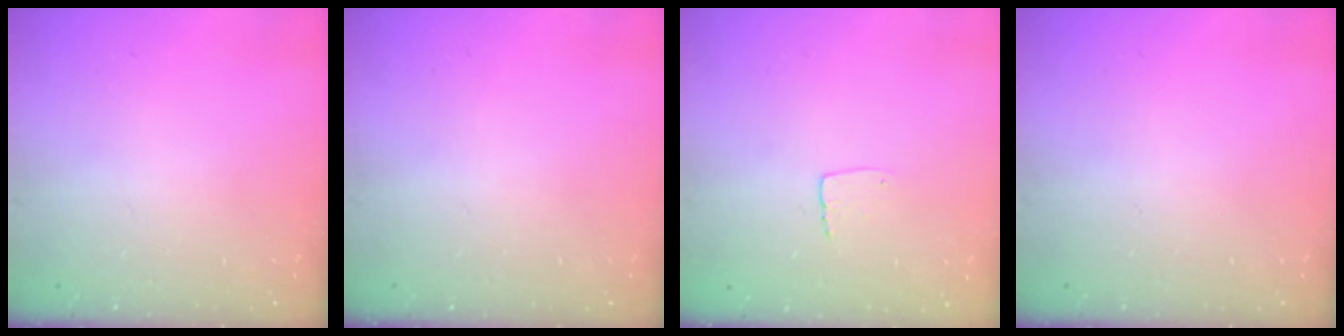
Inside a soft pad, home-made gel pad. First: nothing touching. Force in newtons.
{"total": 0.0}
{"total": 4.0, "press": 4.0, "slide": 0.3}
{"total": 0.0}